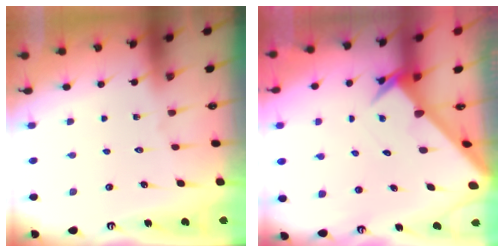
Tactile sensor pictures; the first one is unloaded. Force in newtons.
{"total": 2.9, "press": 2.9, "slide": 0.2}